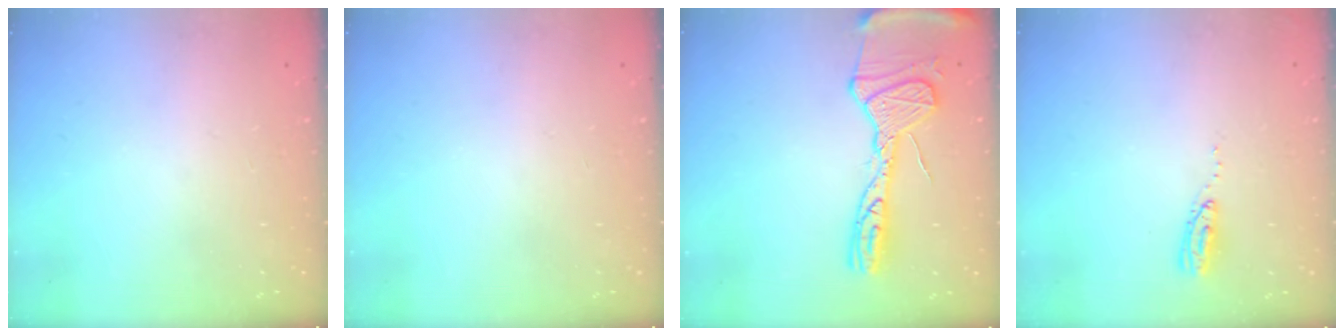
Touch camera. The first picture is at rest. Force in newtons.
{"total": 0.0}
{"total": 16.8, "press": 16.7, "slide": 1.7}
{"total": 5.0, "press": 5.0, "slide": 0.5}